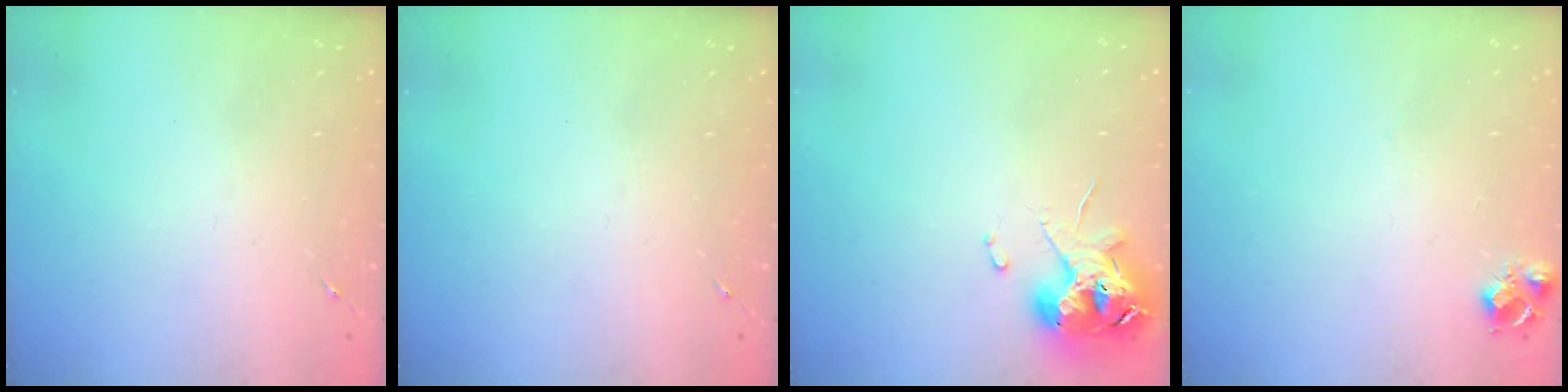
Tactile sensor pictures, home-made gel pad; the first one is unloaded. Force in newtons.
{"total": 0.0}
{"total": 10.8, "press": 10.7, "slide": 1.7}
{"total": 7.3, "press": 7.2, "slide": 0.8}